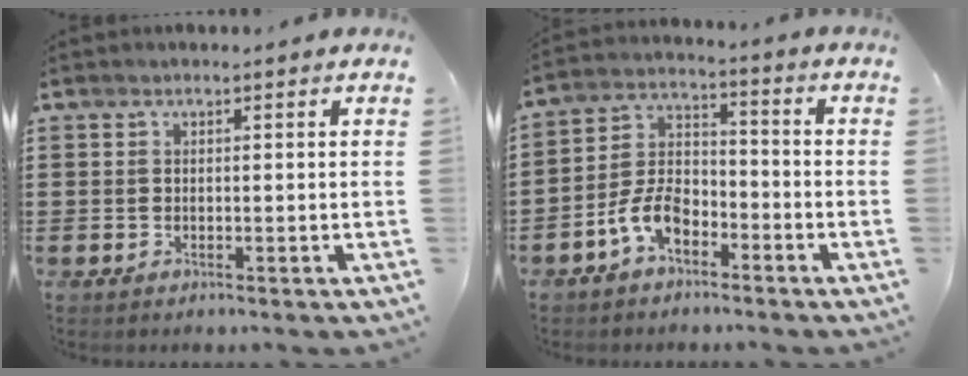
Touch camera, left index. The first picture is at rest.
{"total": 7.3, "force": [-4.2, 4.1, 4.4], "torque": [-0.108, 0.009, -0.086]}